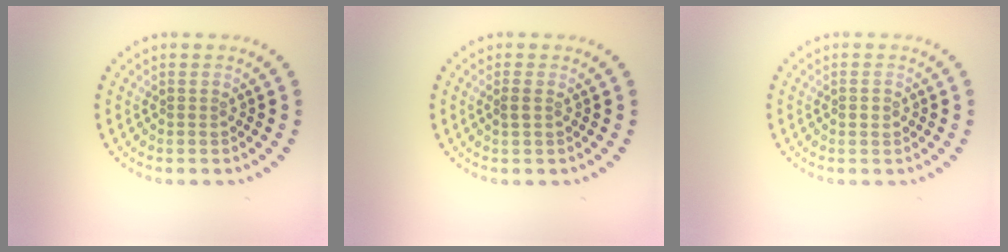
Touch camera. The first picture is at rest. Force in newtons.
{"total": 0.8, "press": 0.8, "slide": 0.2}
{"total": 1.1, "press": 1.1, "slide": 0.1}